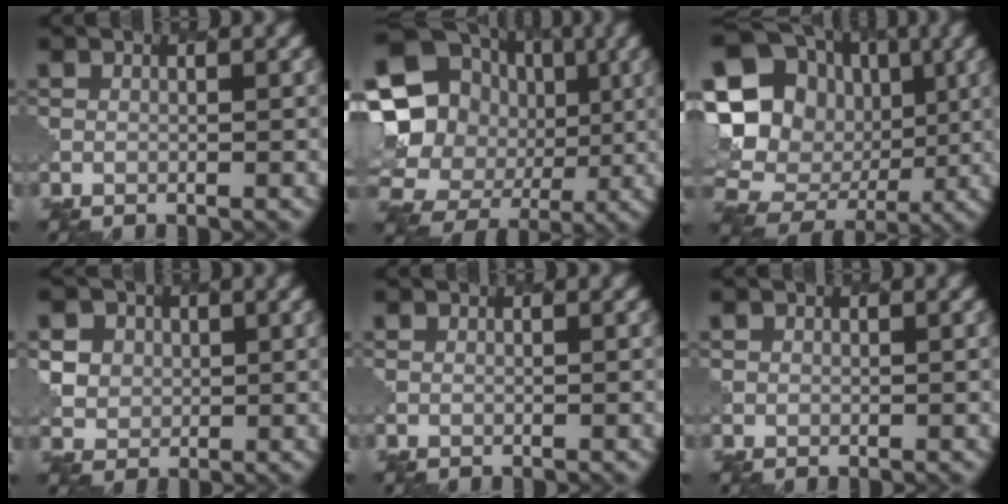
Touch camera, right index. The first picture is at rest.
{"total": 19.5, "force": [-1.0, 18.1, 7.1], "torque": [-0.166, 0.008, -0.037]}
{"total": 19.8, "force": [1.5, 18.0, 8.1], "torque": [-0.188, 0.030, -0.004]}
{"total": 4.7, "force": [2.0, 4.0, 1.5], "torque": [-0.042, 0.012, 0.029]}
{"total": 0.0}
{"total": 0.9, "force": [0.3, 0.8, 0.0], "torque": [0.008, -0.003, 0.003]}